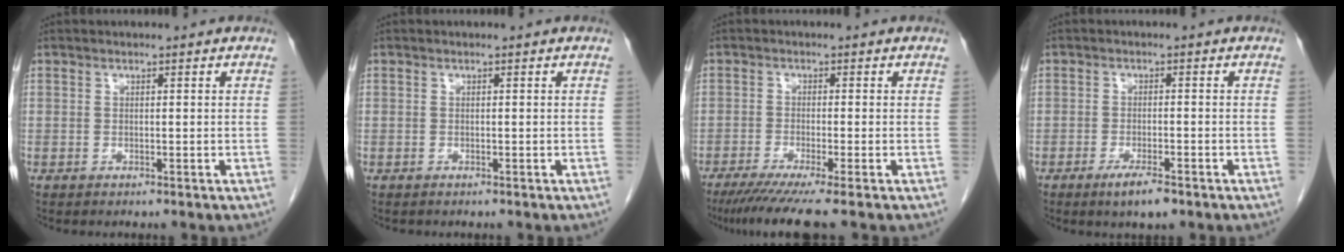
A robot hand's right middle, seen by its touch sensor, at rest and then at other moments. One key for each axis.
{"total": 0.0}
{"total": 7.6, "fx": -5.9, "fy": -0.8, "fz": 4.6, "tx": -0.069, "ty": -0.023, "tz": -0.097}
{"total": 4.0, "fx": -2.6, "fy": 0.7, "fz": 2.9, "tx": -0.057, "ty": -0.006, "tz": -0.041}